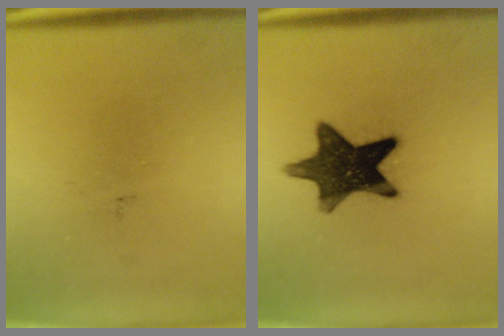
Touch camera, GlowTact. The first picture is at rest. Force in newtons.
{"total": 13.5}